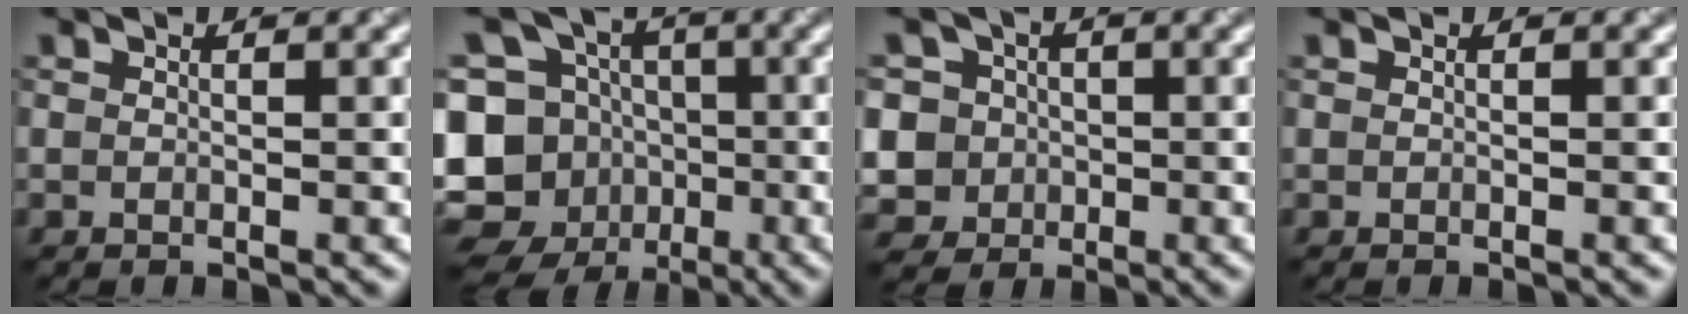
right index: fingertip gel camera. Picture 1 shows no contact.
{"total": 12.9, "force": [-5.1, 11.1, 4.2], "torque": [-0.099, -0.012, -0.074]}
{"total": 7.7, "force": [0.0, 7.3, 2.6], "torque": [-0.051, 0.020, -0.032]}
{"total": 0.0}